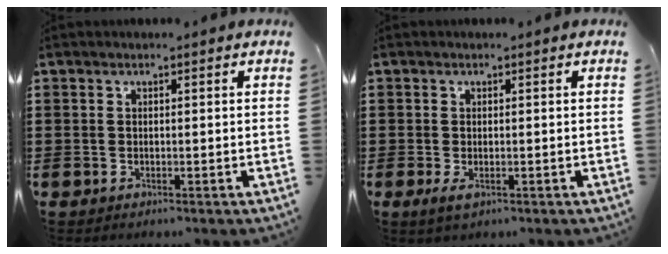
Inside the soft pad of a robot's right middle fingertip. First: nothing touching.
{"total": 1.3, "force": [-0.3, 0.7, 1.0], "torque": [-0.019, 0.000, -0.007]}